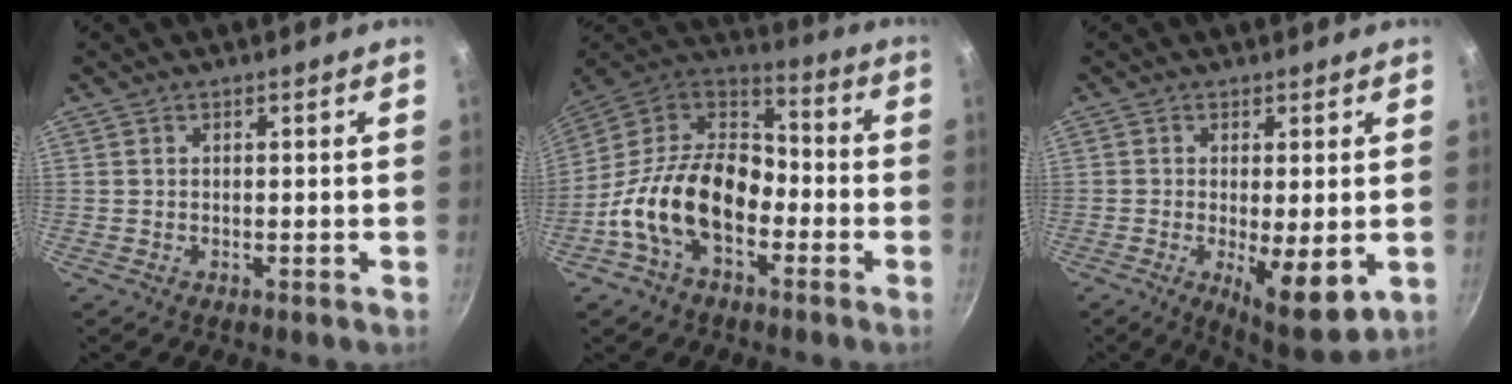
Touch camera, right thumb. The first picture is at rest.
{"total": 19.7, "force": [-6.1, 12.4, 14.1], "torque": [-0.219, 0.058, -0.132]}
{"total": 9.3, "force": [-1.6, 2.9, 8.7], "torque": [-0.126, -0.015, -0.011]}